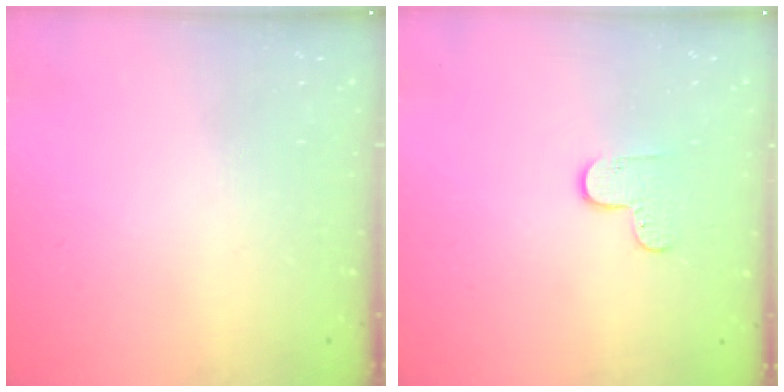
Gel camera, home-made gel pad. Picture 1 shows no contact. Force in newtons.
{"total": 5.5, "press": 5.4, "slide": 0.6}